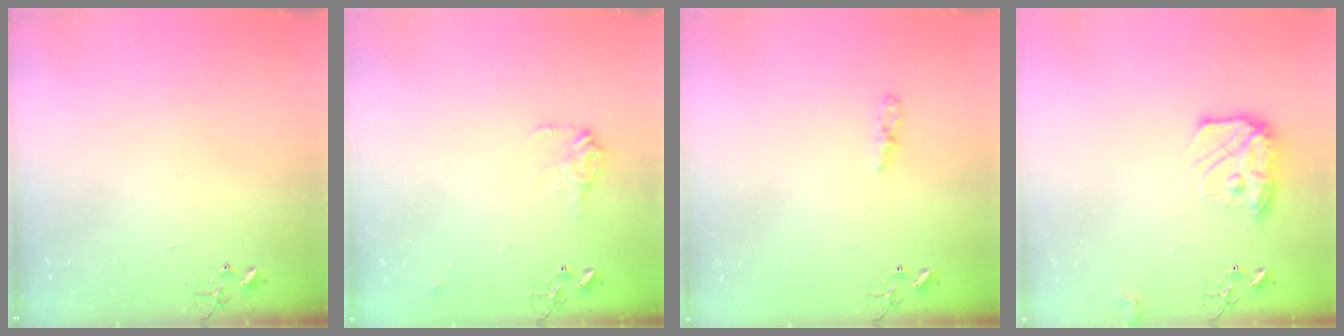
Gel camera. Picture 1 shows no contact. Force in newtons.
{"total": 9.5, "press": 9.5, "slide": 0.4}
{"total": 5.5, "press": 5.4, "slide": 0.4}
{"total": 12.6, "press": 12.6, "slide": 0.6}